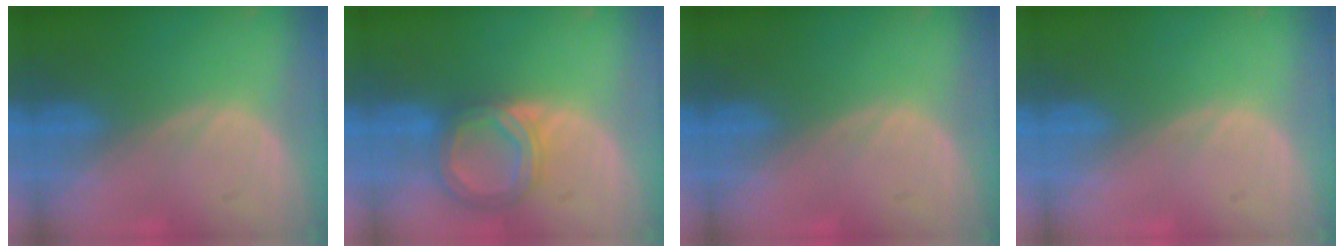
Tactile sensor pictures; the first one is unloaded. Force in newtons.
{"total": 6.7, "press": 6.2, "slide": 2.5}
{"total": 0.0}
{"total": 0.0}